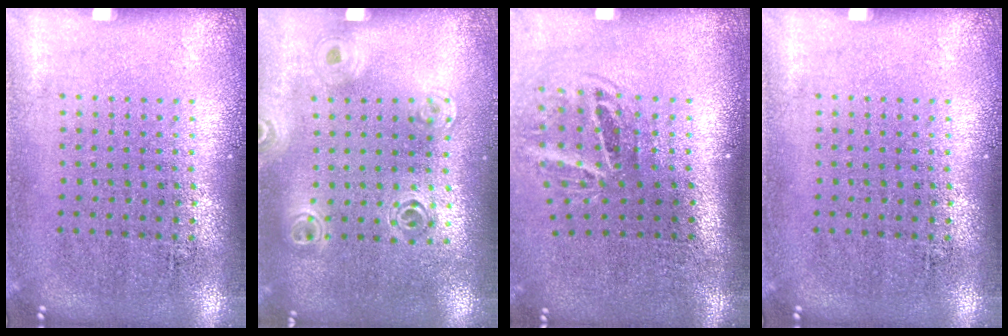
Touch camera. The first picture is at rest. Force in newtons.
{"total": 1.2, "press": 1.2, "slide": 0.3}
{"total": 1.8, "press": 1.2, "slide": 1.3}
{"total": 0.0}